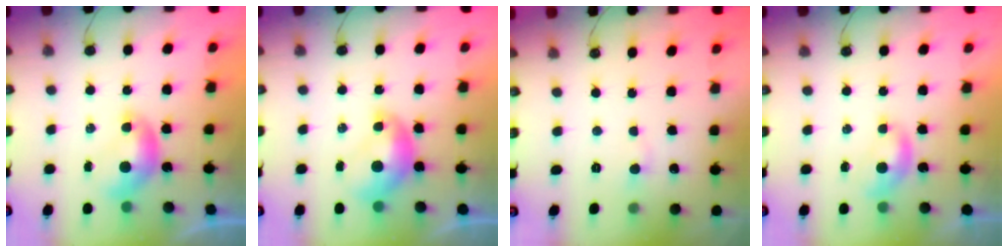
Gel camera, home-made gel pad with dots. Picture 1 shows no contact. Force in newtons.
{"total": 1.6, "press": 1.6, "slide": 0.3}
{"total": 0.7, "press": 0.3, "slide": 0.6}
{"total": 0.5, "press": 0.4, "slide": 0.4}